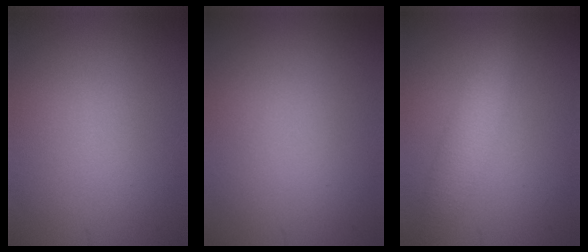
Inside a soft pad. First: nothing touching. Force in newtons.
{"total": 0.0}
{"total": 3.3, "press": 3.3, "slide": 0.1}